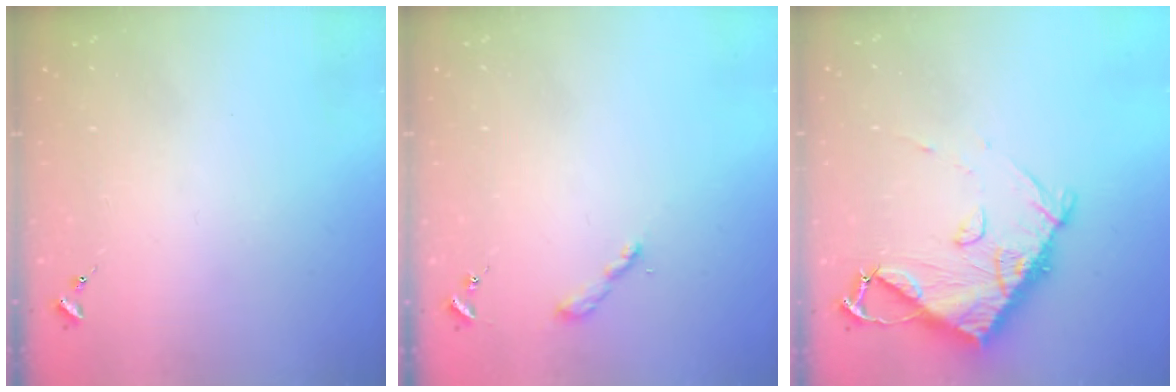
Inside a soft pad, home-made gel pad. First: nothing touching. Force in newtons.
{"total": 2.2, "press": 2.2, "slide": 0.2}
{"total": 10.9, "press": 10.8, "slide": 1.4}